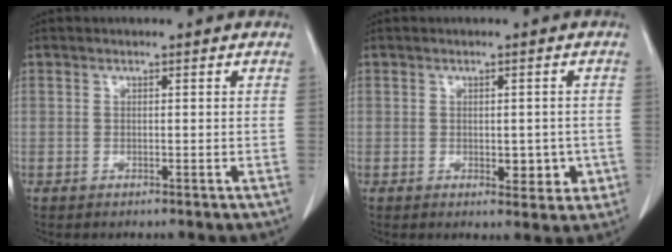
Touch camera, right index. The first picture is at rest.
{"total": 4.3, "force": [-1.1, 2.4, 3.4], "torque": [-0.031, 0.003, -0.007]}